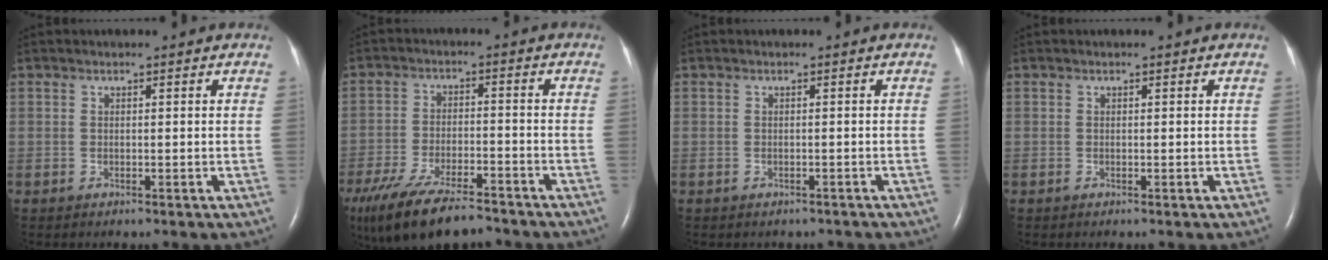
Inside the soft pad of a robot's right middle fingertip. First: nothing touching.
{"total": 17.3, "force": [-13.4, 5.3, 9.5], "torque": [-0.207, -0.027, -0.218]}
{"total": 2.1, "force": [-1.8, 1.0, 0.3], "torque": [-0.008, 0.000, -0.022]}
{"total": 0.0}